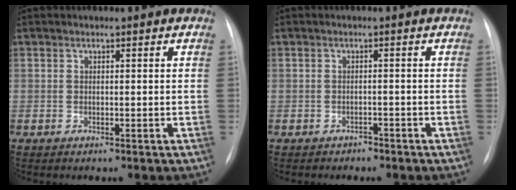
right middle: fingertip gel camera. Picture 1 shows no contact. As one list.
[{"total": 1.5, "force": [-1.2, 0.9, 0.2], "torque": [-0.009, 0.002, -0.015]}]